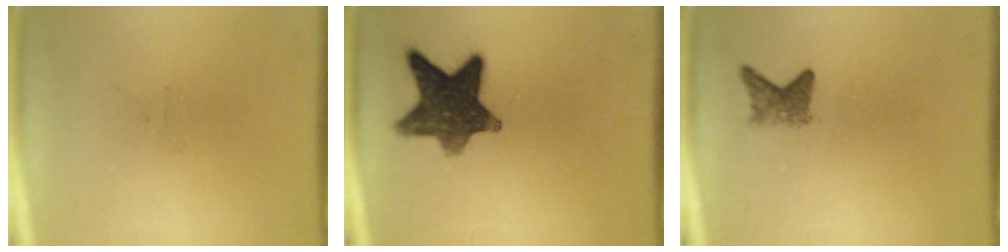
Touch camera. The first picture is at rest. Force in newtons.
{"total": 11.3}
{"total": 2.3}